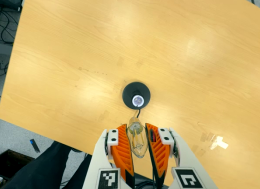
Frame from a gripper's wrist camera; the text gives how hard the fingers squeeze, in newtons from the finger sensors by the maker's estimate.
{"total": 21.1, "left": 23.8, "right": 18.4}